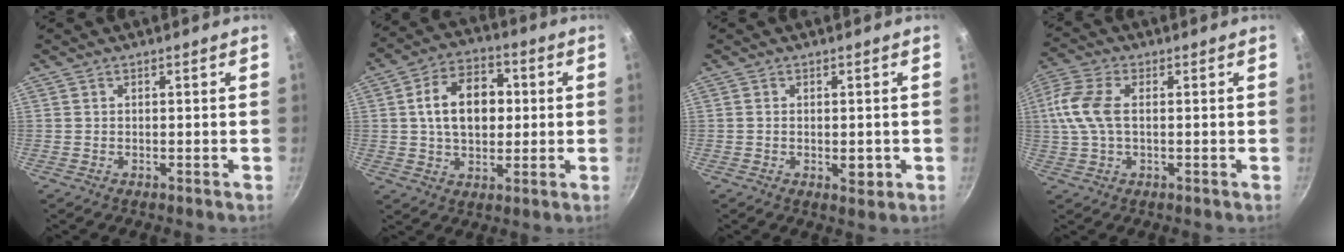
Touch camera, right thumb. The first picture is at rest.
{"total": 13.3, "force": [1.5, 9.1, 9.6], "torque": [-0.126, 0.016, 0.016]}
{"total": 3.0, "force": [-0.6, 1.6, 2.5], "torque": [-0.035, -0.005, -0.008]}
{"total": 9.5, "force": [1.0, 5.4, 7.8], "torque": [-0.170, 0.016, 0.010]}